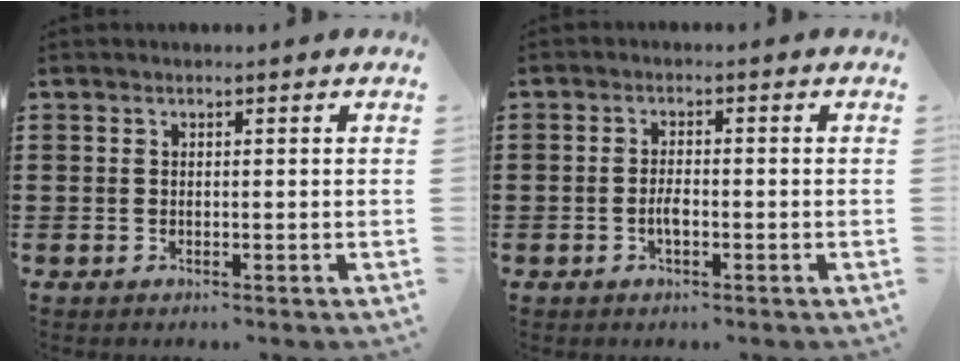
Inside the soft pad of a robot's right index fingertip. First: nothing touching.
{"total": 2.2, "force": [-0.8, 0.8, 1.9], "torque": [-0.043, -0.002, -0.017]}